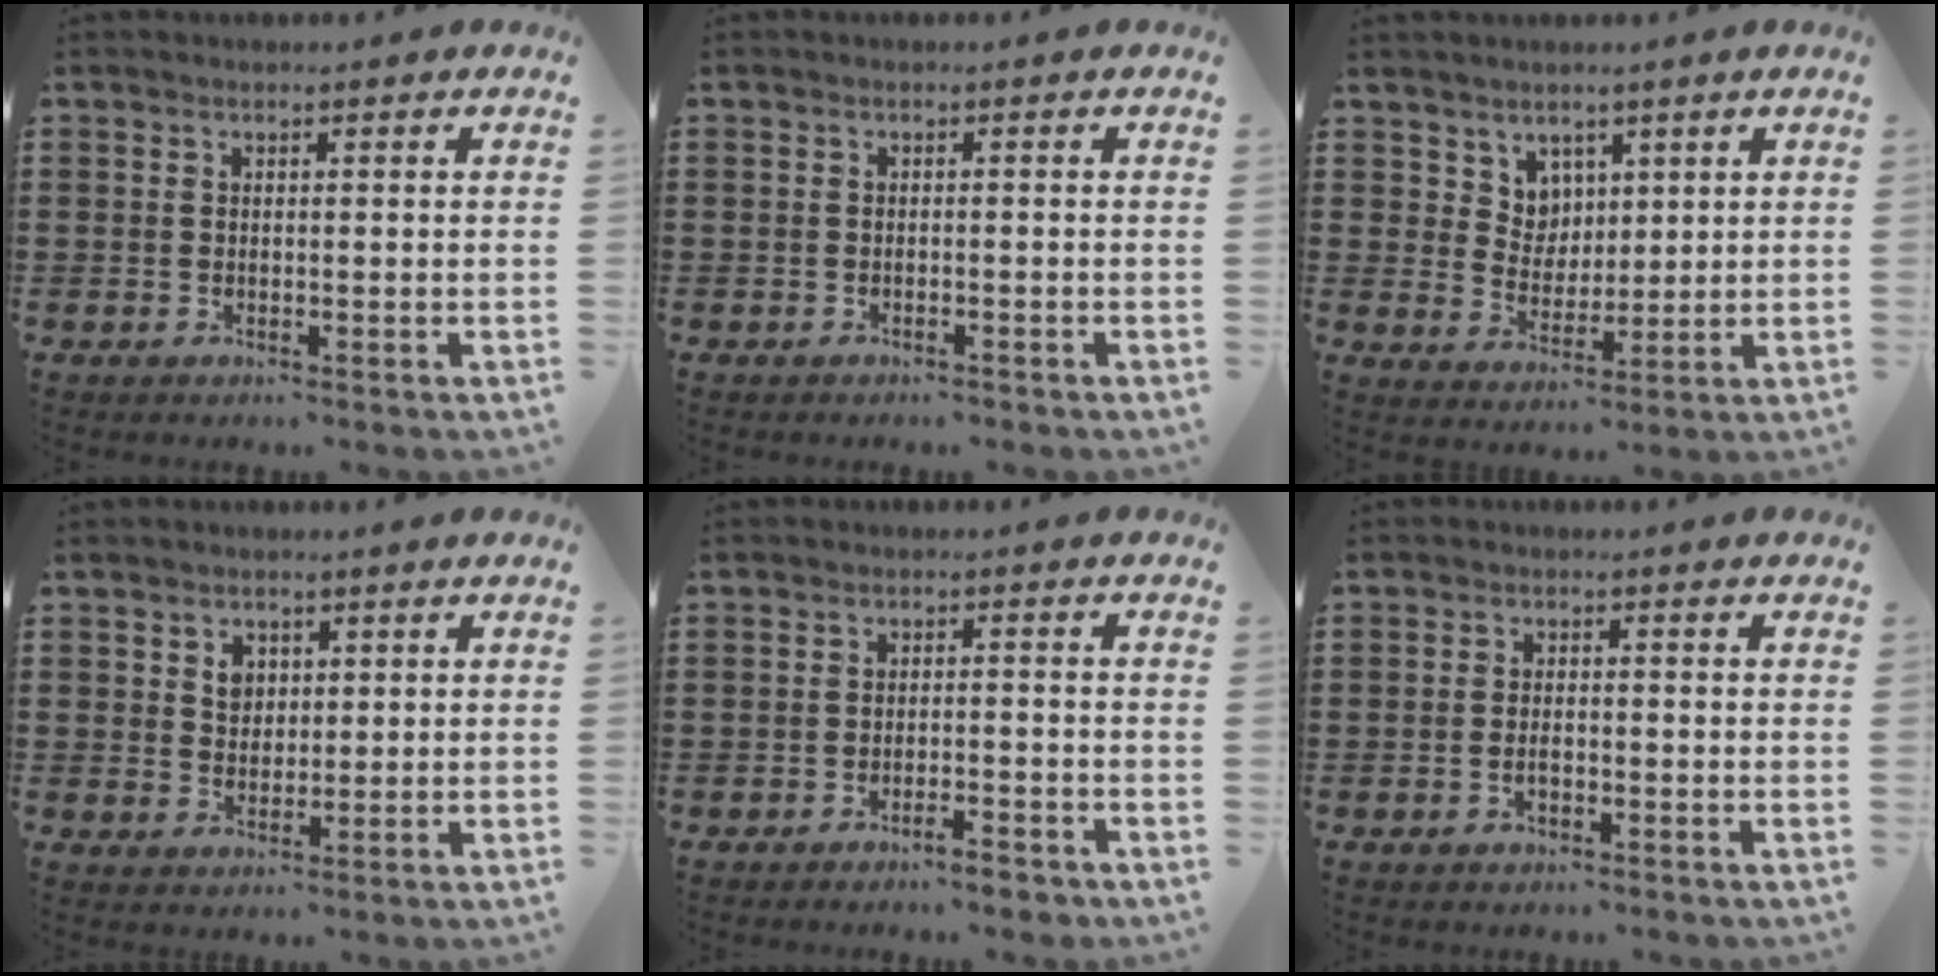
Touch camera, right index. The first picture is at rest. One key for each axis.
{"total": 0.7, "fx": -0.6, "fy": -0.1, "fz": 0.3, "tx": -0.009, "ty": -0.006, "tz": -0.010}
{"total": 4.9, "fx": 3.1, "fy": 3.8, "fz": 0.4, "tx": -0.030, "ty": 0.005, "tz": 0.059}
{"total": 2.8, "fx": 1.2, "fy": 2.2, "fz": 1.1, "tx": -0.021, "ty": 0.006, "tz": 0.020}
{"total": 2.9, "fx": -2.5, "fy": 0.2, "fz": 1.5, "tx": -0.027, "ty": -0.001, "tz": -0.046}
{"total": 1.6, "fx": -0.7, "fy": 0.7, "fz": 1.2, "tx": -0.026, "ty": 0.001, "tz": -0.012}